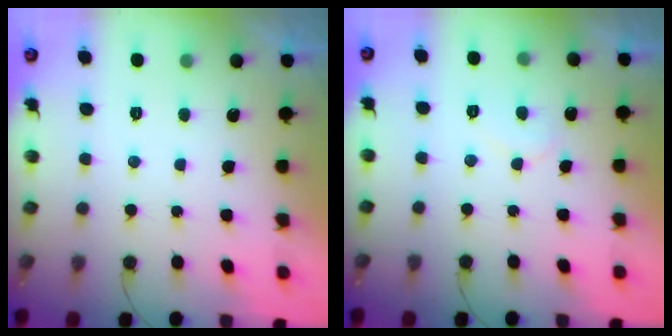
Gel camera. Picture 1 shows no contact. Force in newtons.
{"total": 5.9, "press": 5.9, "slide": 0.4}